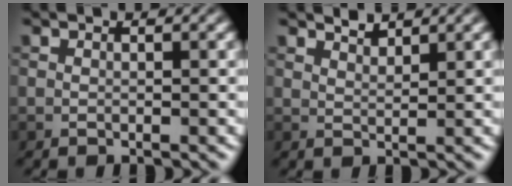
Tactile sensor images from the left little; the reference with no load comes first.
{"total": 1.5, "force": [1.5, 0.2, 0.4], "torque": [-0.009, 0.000, 0.025]}